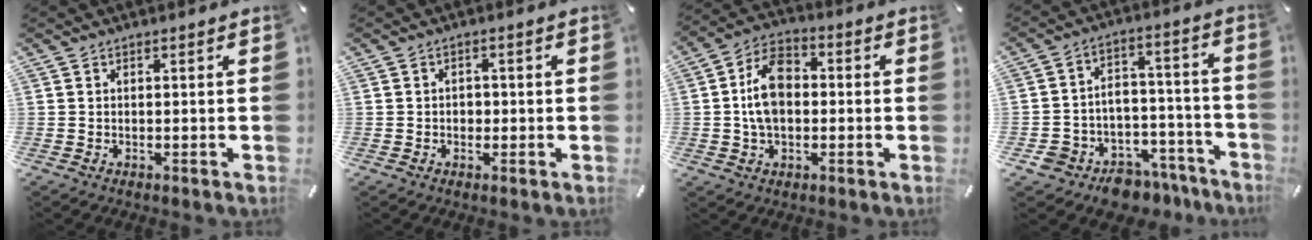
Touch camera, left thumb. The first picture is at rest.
{"total": 1.9, "force": [-0.4, 1.6, 0.9], "torque": [-0.020, 0.007, -0.010]}
{"total": 10.6, "force": [-0.1, 7.3, 7.6], "torque": [-0.147, 0.012, -0.005]}
{"total": 9.8, "force": [-7.3, 6.4, 1.5], "torque": [-0.006, 0.051, -0.123]}